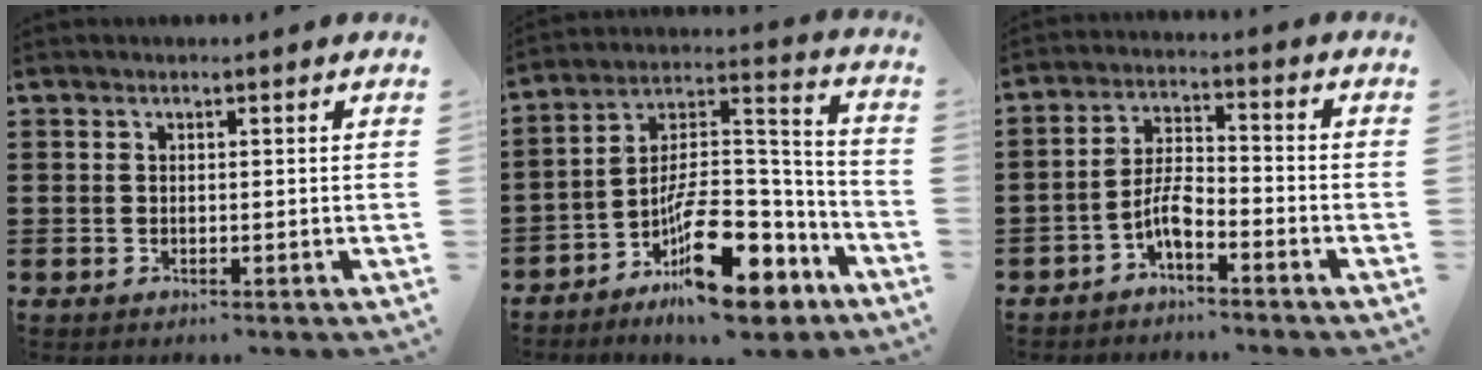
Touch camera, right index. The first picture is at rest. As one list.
[{"total": 16.0, "force": [-10.1, 6.0, 10.8], "torque": [-0.167, 0.034, -0.174]}, {"total": 5.2, "force": [-3.2, 1.6, 3.8], "torque": [-0.096, 0.001, -0.070]}]